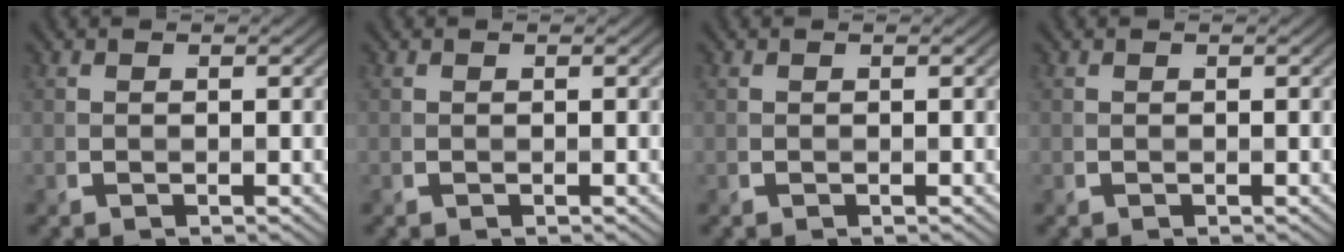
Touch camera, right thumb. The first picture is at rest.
{"total": 0.0}
{"total": 0.0}
{"total": 0.0}